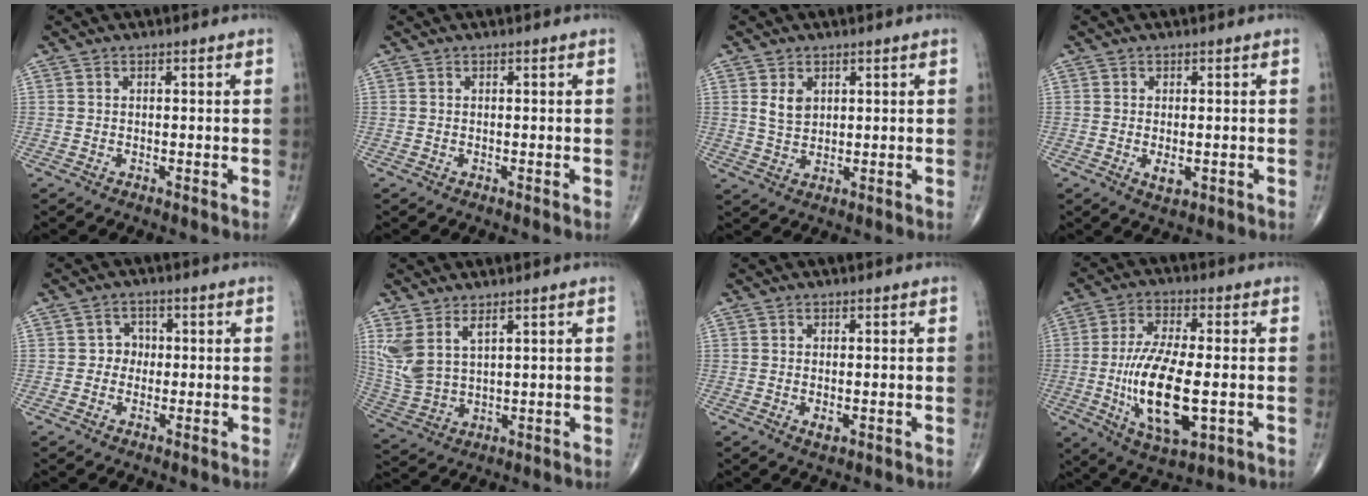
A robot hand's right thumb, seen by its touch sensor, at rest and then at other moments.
{"total": 0.0}
{"total": 4.0, "force": [1.5, 2.8, 2.4], "torque": [-0.033, -0.012, 0.034]}
{"total": 2.5, "force": [-0.5, 1.2, 2.2], "torque": [-0.033, -0.005, -0.005]}
{"total": 2.8, "force": [-0.1, 2.6, 1.0], "torque": [0.010, 0.010, -0.011]}
{"total": 8.0, "force": [4.2, 3.5, 5.9], "torque": [-0.135, -0.017, 0.098]}
{"total": 1.6, "force": [-0.3, 0.7, 1.4], "torque": [-0.022, -0.003, -0.003]}
{"total": 16.1, "force": [-2.5, 6.2, 14.6], "torque": [-0.274, -0.007, -0.039]}